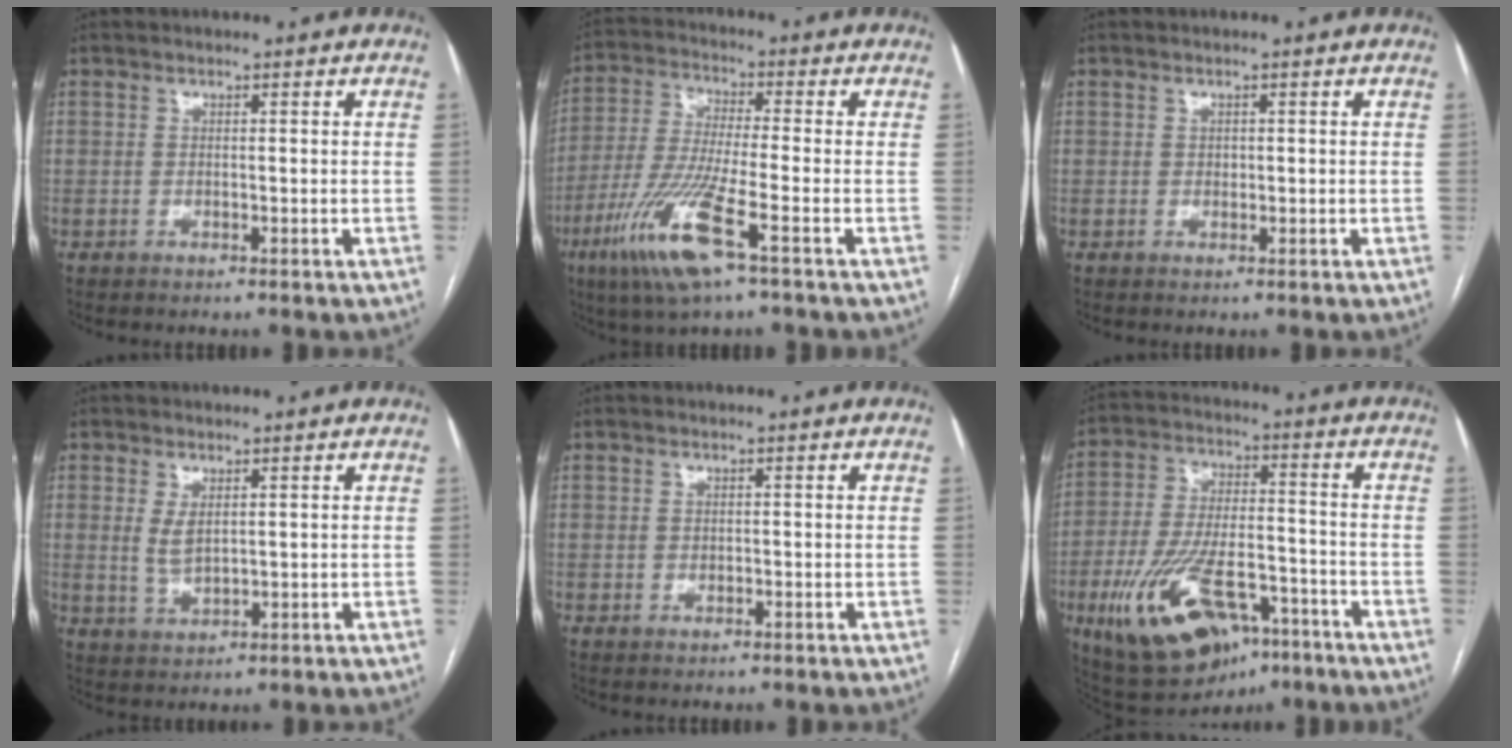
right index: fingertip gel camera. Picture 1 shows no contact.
{"total": 12.4, "force": [-5.9, 0.7, 10.9], "torque": [-0.234, -0.026, -0.115]}
{"total": 0.7, "force": [0.0, 0.6, 0.4], "torque": [-0.005, 0.002, 0.000]}
{"total": 3.4, "force": [0.9, 1.6, 2.8], "torque": [-0.059, -0.003, 0.026]}
{"total": 0.8, "force": [0.0, 0.7, 0.4], "torque": [-0.006, 0.001, 0.000]}
{"total": 18.6, "force": [-9.5, 8.0, 13.8], "torque": [-0.269, -0.004, -0.152]}